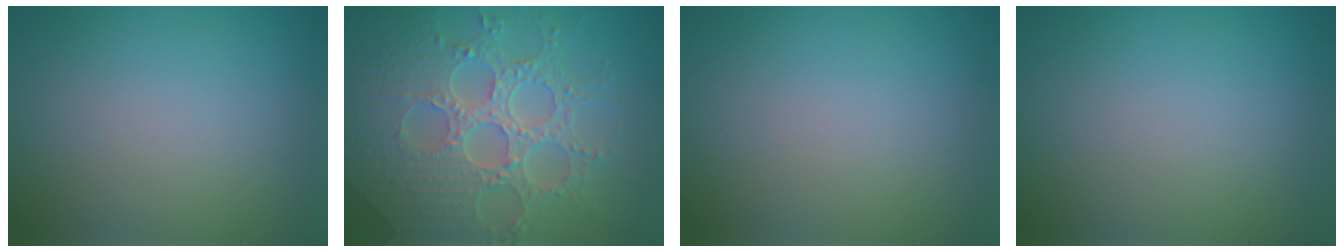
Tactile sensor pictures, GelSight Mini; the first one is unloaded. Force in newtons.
{"total": 8.1, "press": 5.9, "slide": 5.5}
{"total": 0.0}
{"total": 0.0}